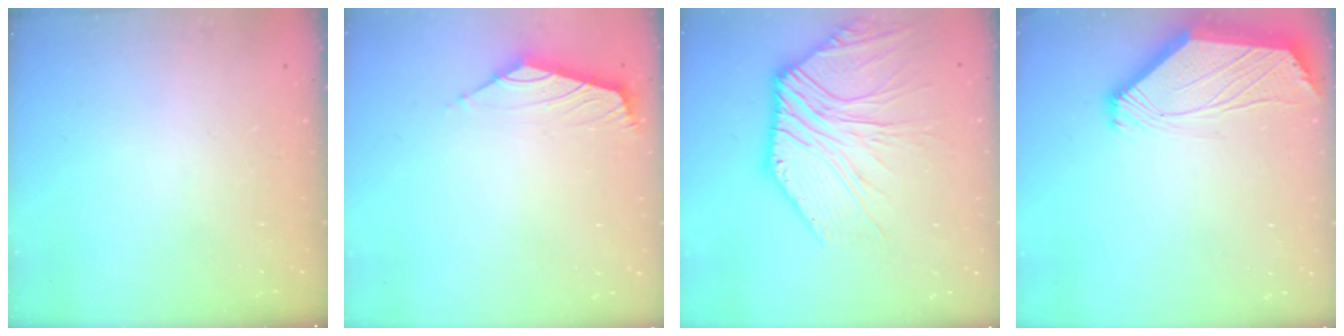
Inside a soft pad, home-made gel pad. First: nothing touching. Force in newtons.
{"total": 1.7, "press": 1.6, "slide": 0.6}
{"total": 9.8, "press": 9.8, "slide": 0.8}
{"total": 2.4, "press": 2.4, "slide": 0.6}